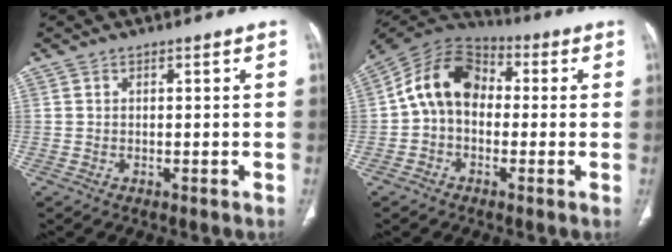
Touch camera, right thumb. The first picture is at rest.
{"total": 12.1, "force": [0.1, 8.9, 8.1], "torque": [-0.124, 0.038, -0.015]}